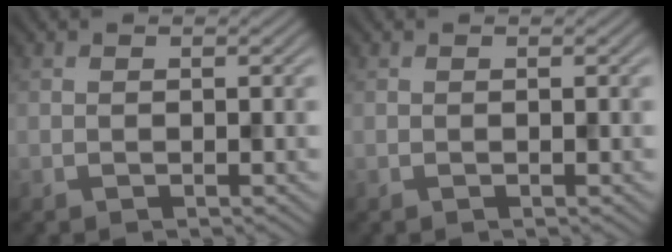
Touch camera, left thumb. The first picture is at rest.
{"total": 0.0}